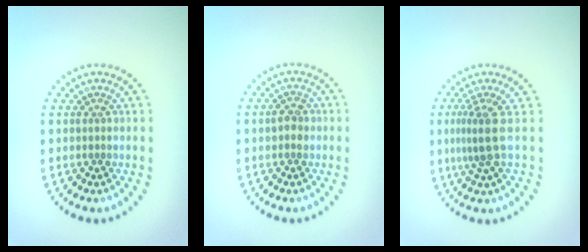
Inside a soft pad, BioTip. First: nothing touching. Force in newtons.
{"total": 1.6, "press": 1.5, "slide": 0.3}
{"total": 2.8, "press": 2.0, "slide": 2.0}